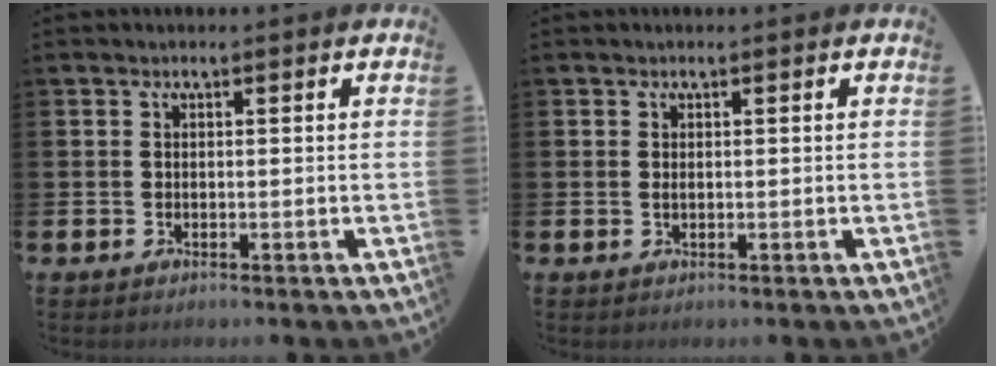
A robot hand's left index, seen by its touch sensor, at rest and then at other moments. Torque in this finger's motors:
{"motor_torque": [0.27, -0.13, -0.05, 0.00]}